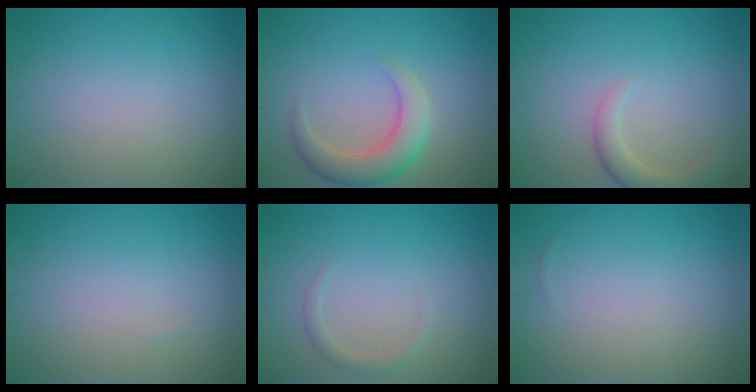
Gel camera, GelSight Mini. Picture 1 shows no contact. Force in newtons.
{"total": 4.1, "press": 4.1, "slide": 0.6}
{"total": 2.6, "press": 2.5, "slide": 0.4}
{"total": 0.0}
{"total": 1.1, "press": 1.1, "slide": 0.1}
{"total": 0.0}